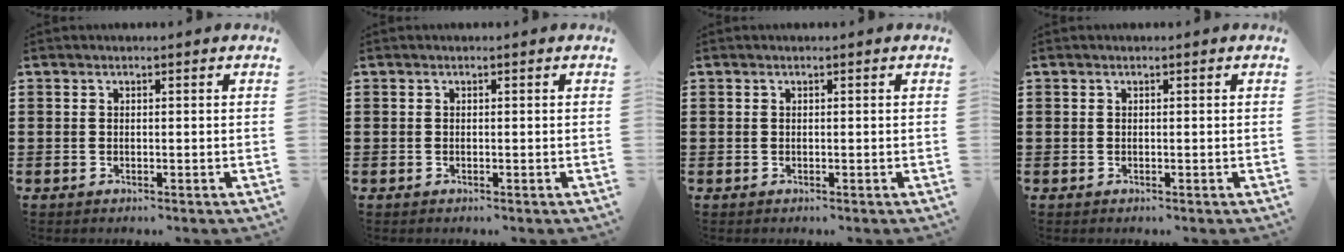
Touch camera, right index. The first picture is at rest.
{"total": 0.0}
{"total": 0.0}
{"total": 0.0}